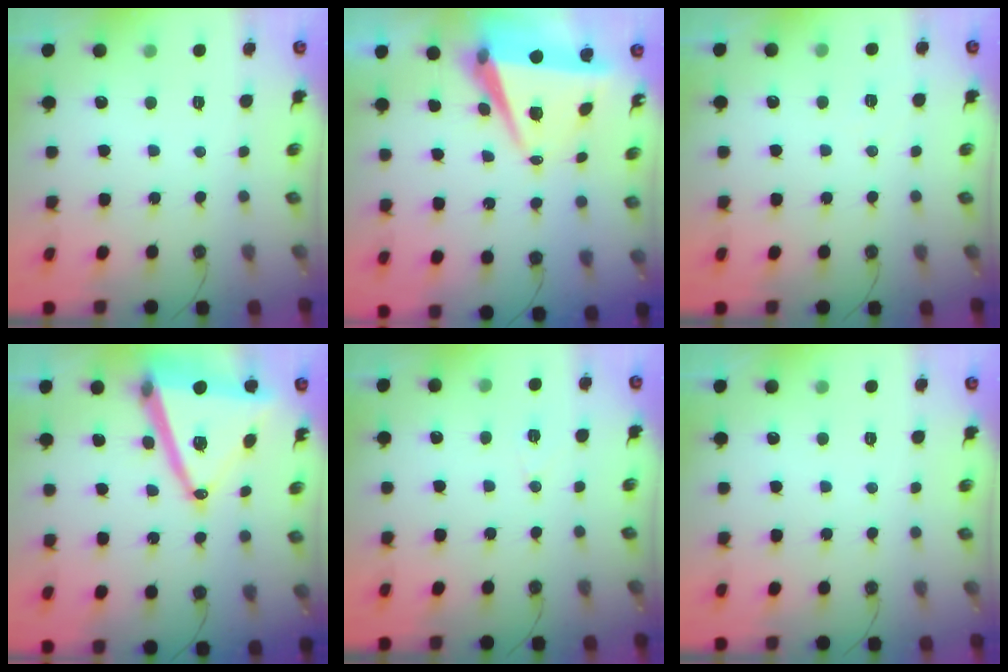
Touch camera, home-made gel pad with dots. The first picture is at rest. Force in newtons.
{"total": 7.9, "press": 6.8, "slide": 4.1}
{"total": 4.1, "press": 3.5, "slide": 2.1}
{"total": 21.9, "press": 21.6, "slide": 3.7}
{"total": 4.2, "press": 3.8, "slide": 1.8}
{"total": 0.0}